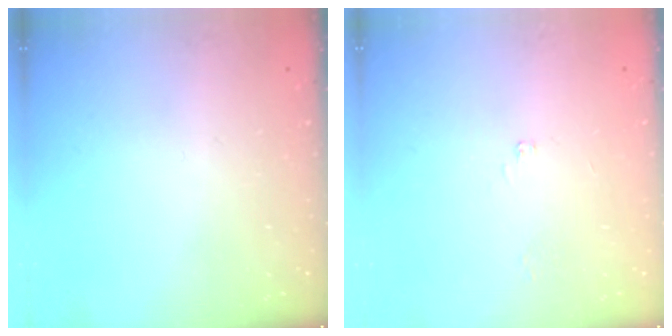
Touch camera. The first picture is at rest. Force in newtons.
{"total": 0.9, "press": 0.9, "slide": 0.1}